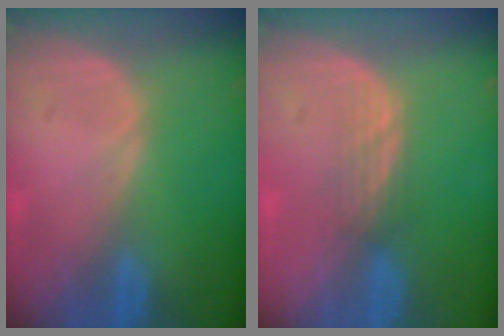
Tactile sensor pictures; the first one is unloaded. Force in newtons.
{"total": 2.2, "press": 2.1, "slide": 0.2}